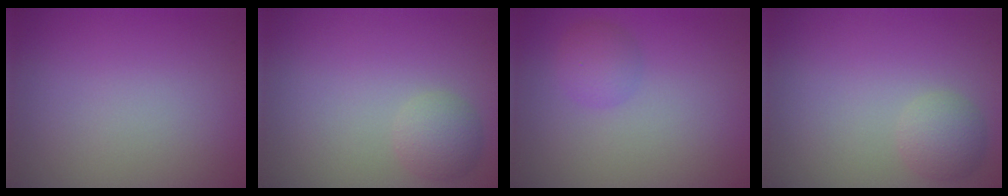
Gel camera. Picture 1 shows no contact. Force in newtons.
{"total": 2.1, "press": 2.1, "slide": 0.0}
{"total": 1.8, "press": 1.8, "slide": 0.1}
{"total": 2.1, "press": 2.1, "slide": 0.0}